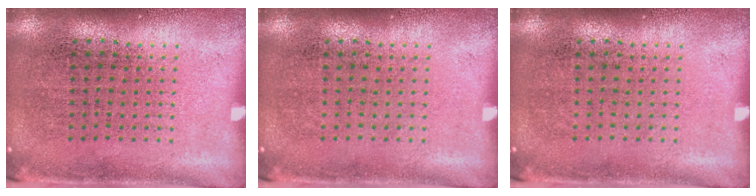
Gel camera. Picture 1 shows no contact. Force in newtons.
{"total": 0.0}
{"total": 0.0}